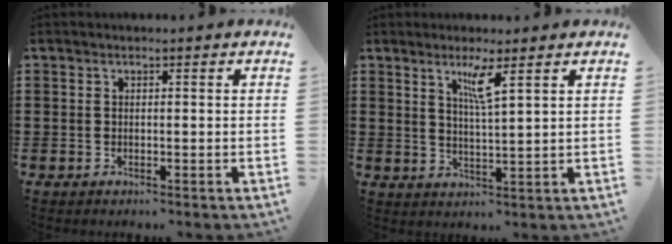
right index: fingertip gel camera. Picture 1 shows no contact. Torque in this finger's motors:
{"motor_torque": [0.25, -0.13, 0.24, 0.07]}